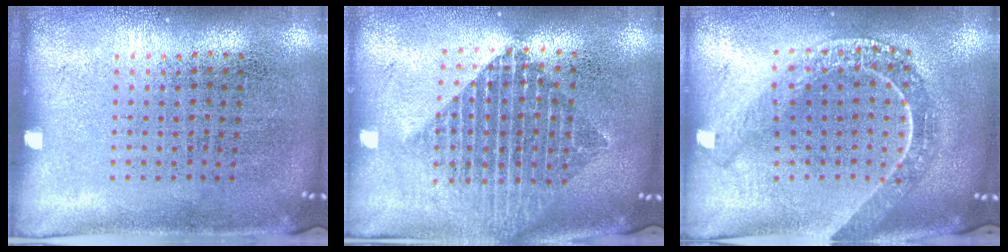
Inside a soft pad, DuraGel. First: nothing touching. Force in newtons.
{"total": 2.0, "press": 1.6, "slide": 1.2}
{"total": 2.3, "press": 1.9, "slide": 1.2}